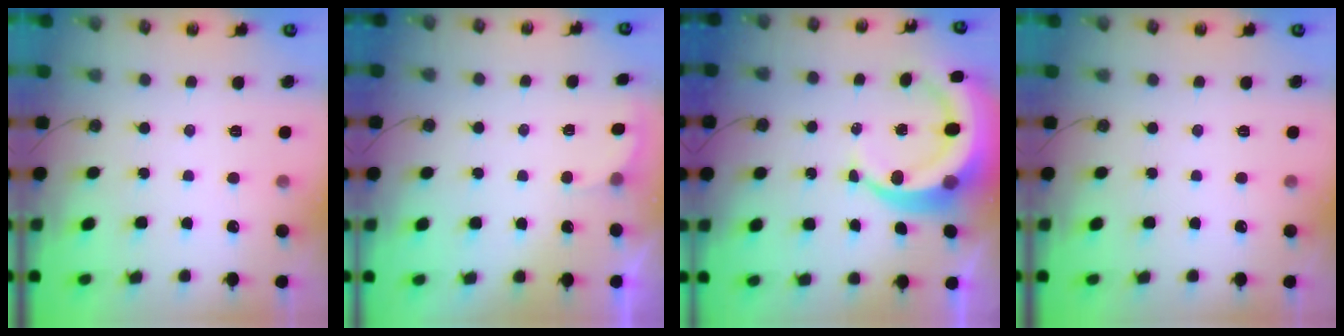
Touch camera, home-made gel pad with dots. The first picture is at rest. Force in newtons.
{"total": 1.8, "press": 1.7, "slide": 0.8}
{"total": 11.0, "press": 10.9, "slide": 1.3}
{"total": 0.0}